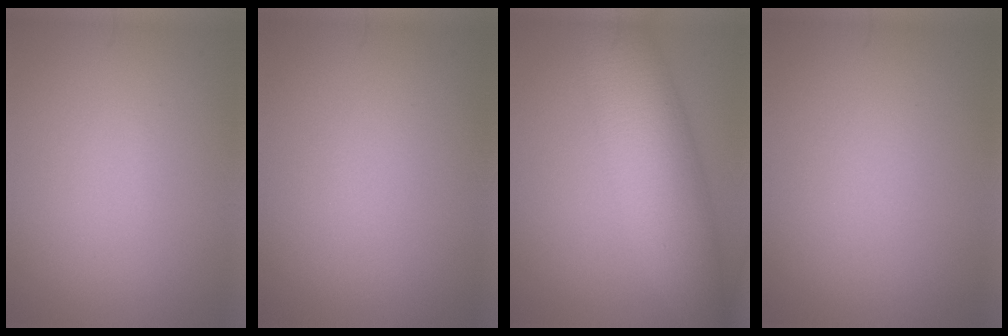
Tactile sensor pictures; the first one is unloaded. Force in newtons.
{"total": 0.0}
{"total": 8.6, "press": 8.6, "slide": 0.2}
{"total": 0.0}